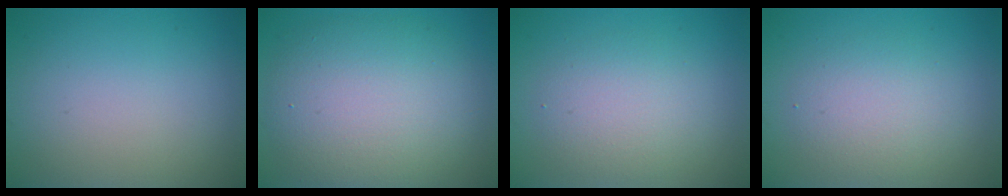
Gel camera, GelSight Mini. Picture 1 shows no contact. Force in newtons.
{"total": 8.8, "press": 8.8, "slide": 0.5}
{"total": 3.5, "press": 3.5, "slide": 0.2}
{"total": 3.5, "press": 3.5, "slide": 0.2}